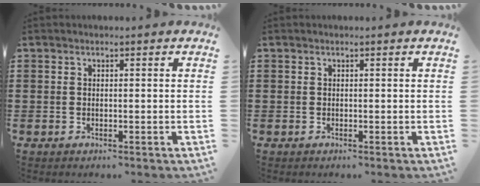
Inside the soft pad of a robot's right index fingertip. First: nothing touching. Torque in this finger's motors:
{"motor_torque": [-1.17, 0.98, -1.05, -0.21]}